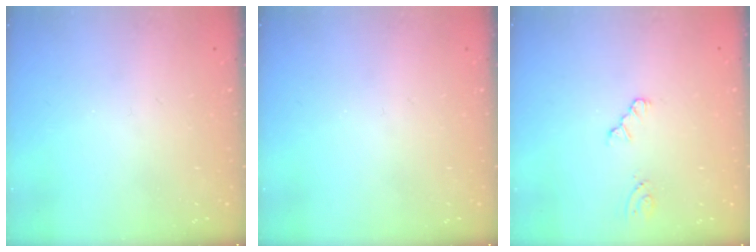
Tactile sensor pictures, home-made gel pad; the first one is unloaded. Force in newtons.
{"total": 0.0}
{"total": 1.9, "press": 1.9, "slide": 0.3}